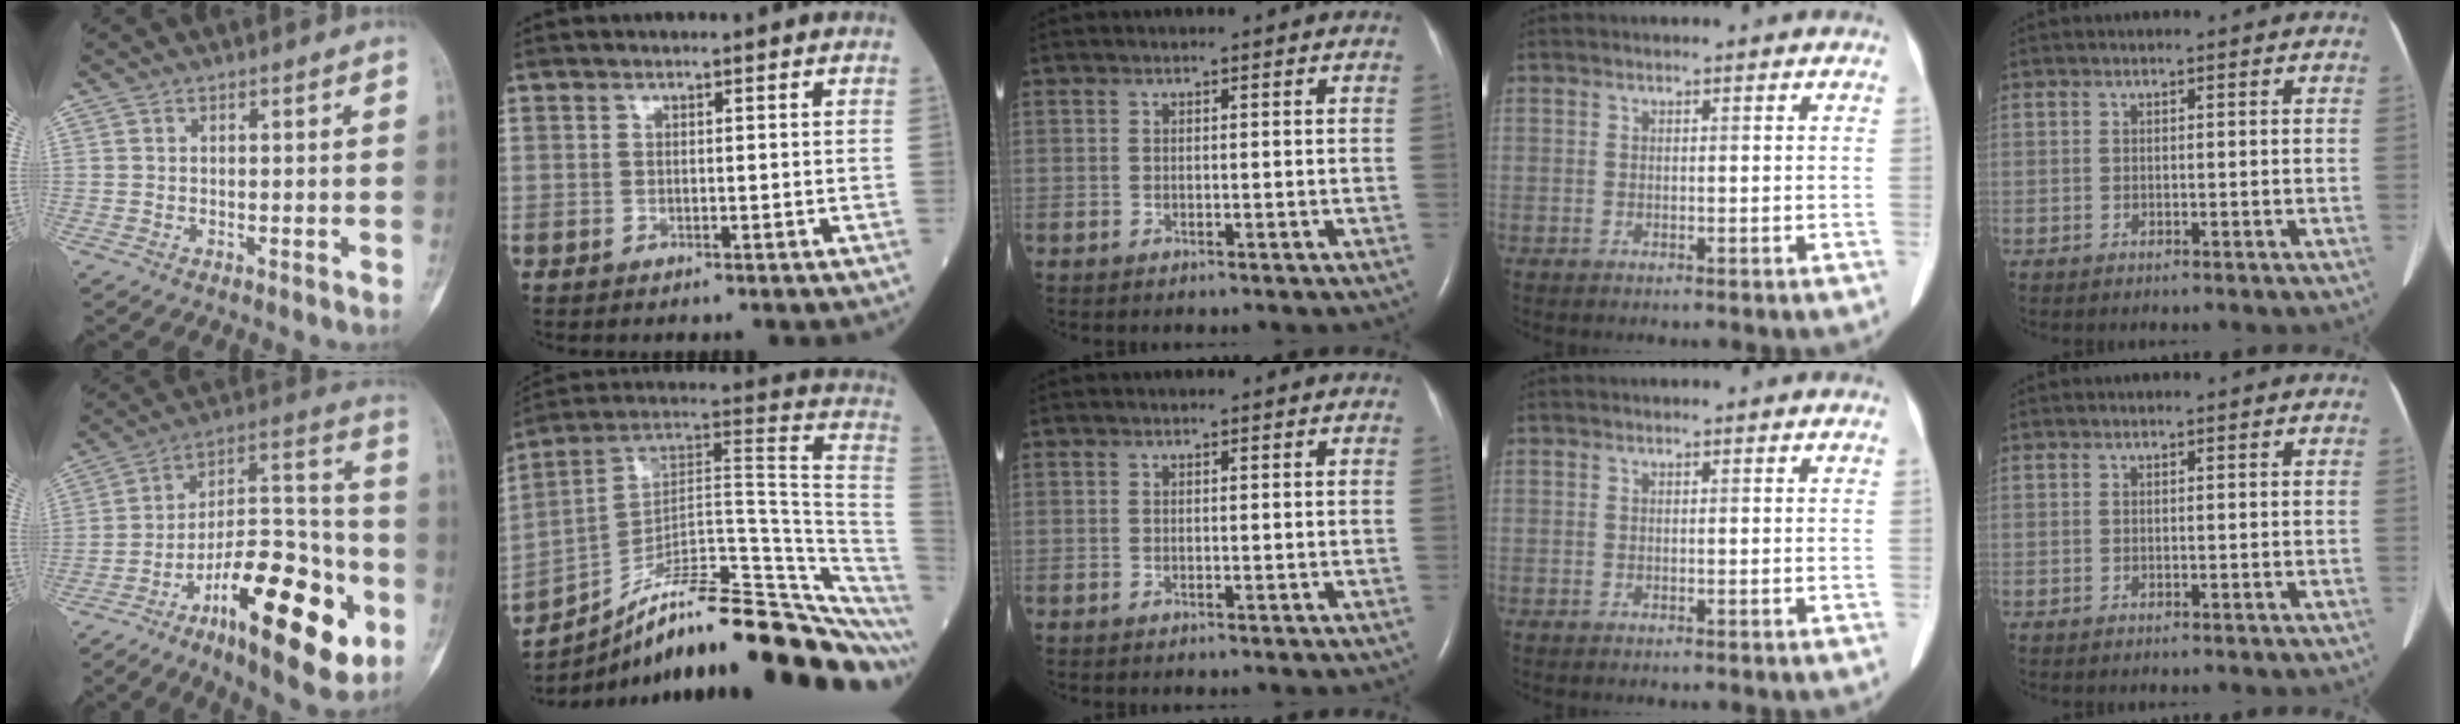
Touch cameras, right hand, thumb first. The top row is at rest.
{"thumb": {"total": 26.0, "force": [-11.8, 9.8, 21.0], "torque": [-0.303, 0.074, -0.181]}, "index": {"total": 25.3, "force": [-18.8, 3.8, 16.5], "torque": [-0.144, 0.057, -0.284]}}